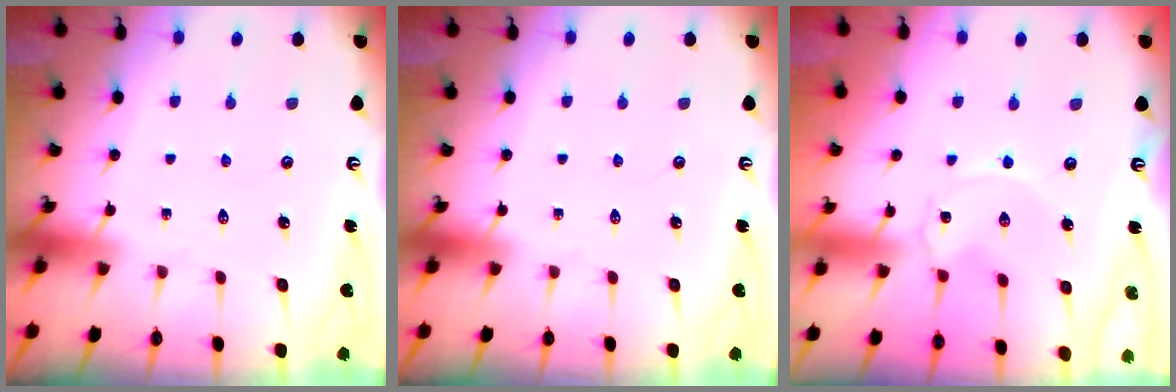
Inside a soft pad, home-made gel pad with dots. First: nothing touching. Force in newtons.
{"total": 0.0}
{"total": 0.0}